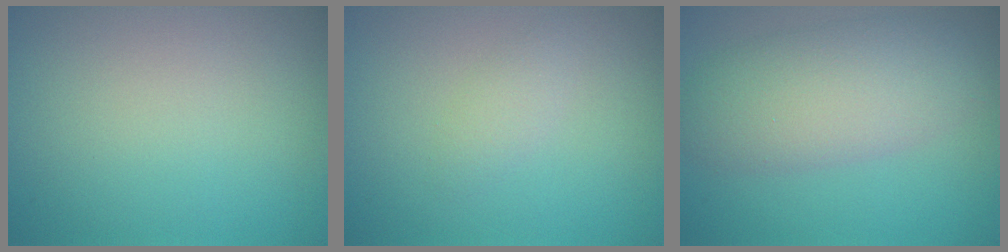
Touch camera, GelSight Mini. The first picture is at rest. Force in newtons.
{"total": 1.2, "press": 1.2, "slide": 0.1}
{"total": 5.8, "press": 5.8, "slide": 0.1}